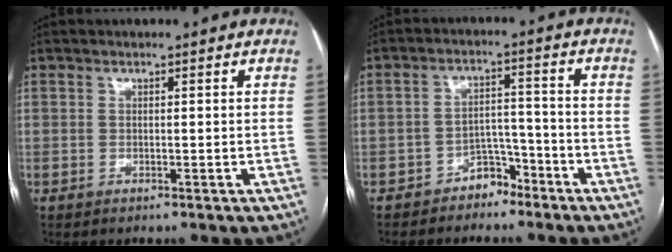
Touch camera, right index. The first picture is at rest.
{"total": 4.6, "force": [-3.5, 2.6, 1.4], "torque": [-0.013, 0.016, -0.058]}